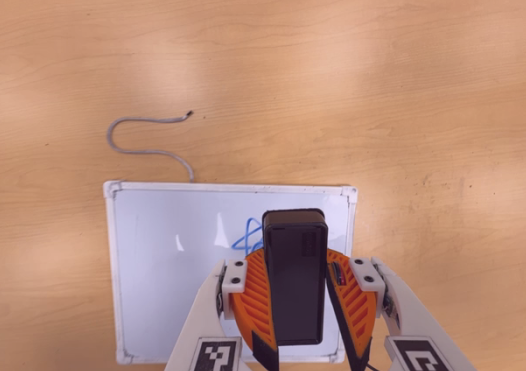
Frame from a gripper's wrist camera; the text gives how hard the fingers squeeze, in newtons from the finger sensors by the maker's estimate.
{"total": 8.8, "left": 8.8, "right": 8.7}